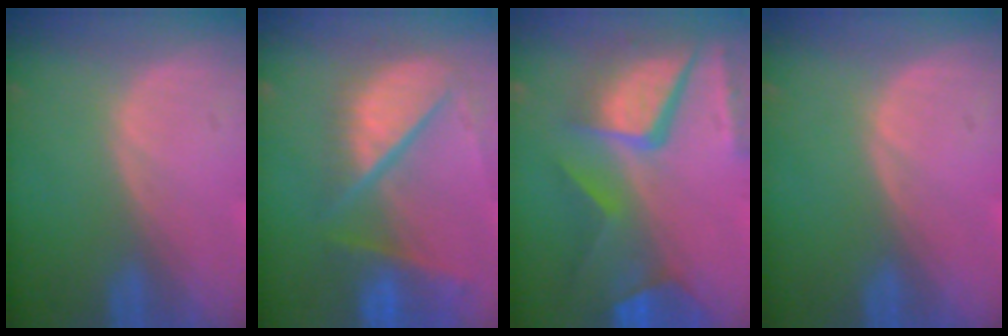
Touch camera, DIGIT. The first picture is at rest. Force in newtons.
{"total": 11.0, "press": 9.1, "slide": 6.2}
{"total": 11.9, "press": 9.8, "slide": 6.8}
{"total": 0.0}